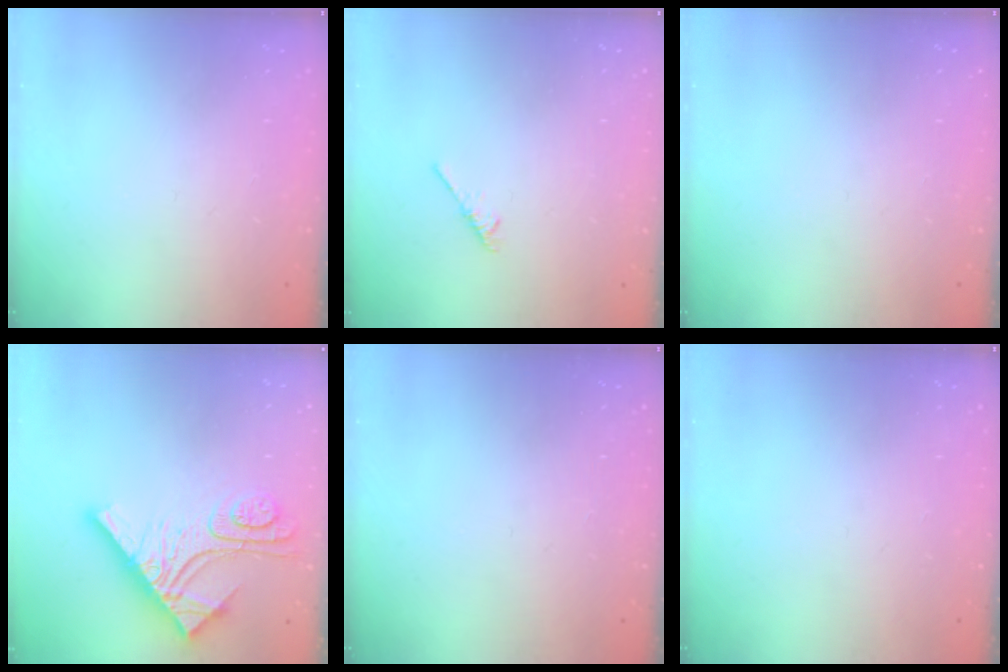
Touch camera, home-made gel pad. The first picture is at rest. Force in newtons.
{"total": 1.9, "press": 1.8, "slide": 0.5}
{"total": 0.0}
{"total": 13.7, "press": 13.6, "slide": 1.2}
{"total": 0.0}
{"total": 0.0}